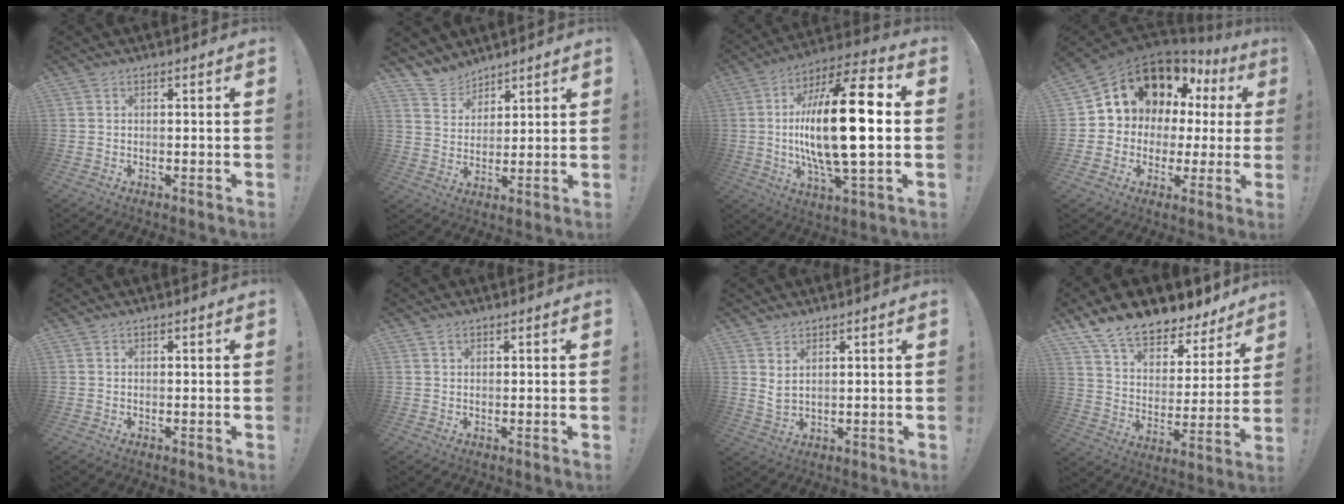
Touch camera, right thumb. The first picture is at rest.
{"total": 7.8, "force": [6.9, 3.7, 0.5], "torque": [-0.018, -0.051, 0.134]}
{"total": 26.0, "force": [-0.3, 7.9, 24.8], "torque": [-0.459, -0.007, -0.017]}
{"total": 12.7, "force": [6.9, 9.4, 5.1], "torque": [-0.079, -0.056, 0.143]}
{"total": 0.0}
{"total": 0.9, "force": [0.6, 0.5, 0.4], "torque": [-0.003, 0.000, 0.010]}
{"total": 3.4, "force": [2.5, 0.9, 2.2], "torque": [-0.031, -0.019, 0.044]}
{"total": 13.6, "force": [11.7, 5.1, 4.5], "torque": [-0.084, -0.098, 0.212]}